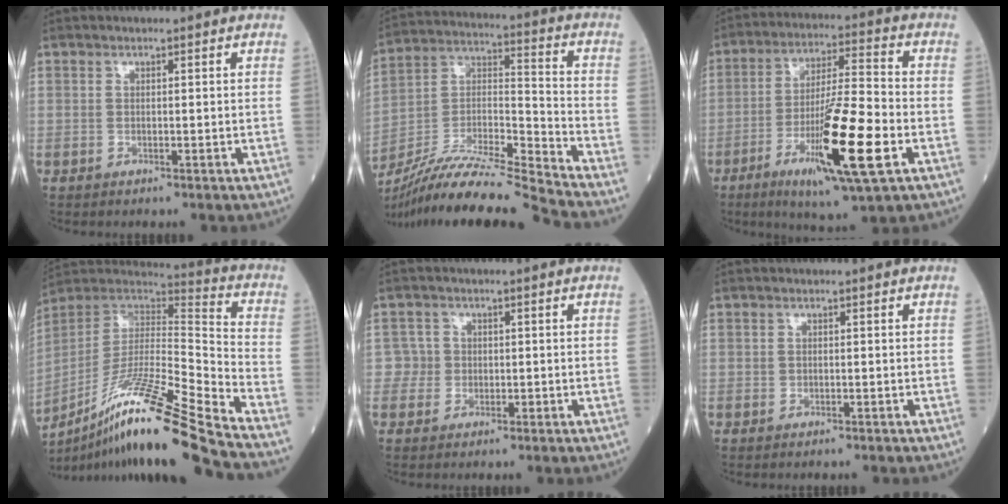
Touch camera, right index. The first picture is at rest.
{"total": 19.2, "force": [-17.3, -1.8, 8.0], "torque": [-0.158, -0.002, -0.312]}
{"total": 16.0, "force": [-5.8, 0.9, 14.8], "torque": [-0.268, -0.024, -0.097]}
{"total": 24.0, "force": [-17.5, -0.8, 16.4], "torque": [-0.295, -0.023, -0.318]}
{"total": 2.3, "force": [-0.2, 2.2, -0.3], "torque": [0.017, 0.010, -0.007]}
{"total": 0.0}